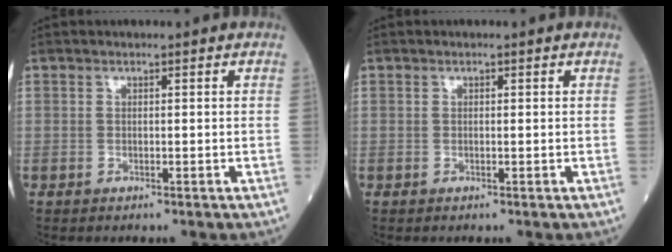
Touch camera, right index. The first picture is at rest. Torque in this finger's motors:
{"motor_torque": [0.07, -0.01, -0.01, -0.01]}